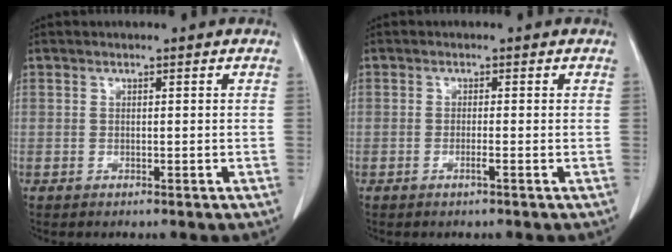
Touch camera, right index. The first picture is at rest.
{"total": 1.0, "force": [-0.5, -0.2, 0.9], "torque": [-0.018, -0.001, -0.009]}